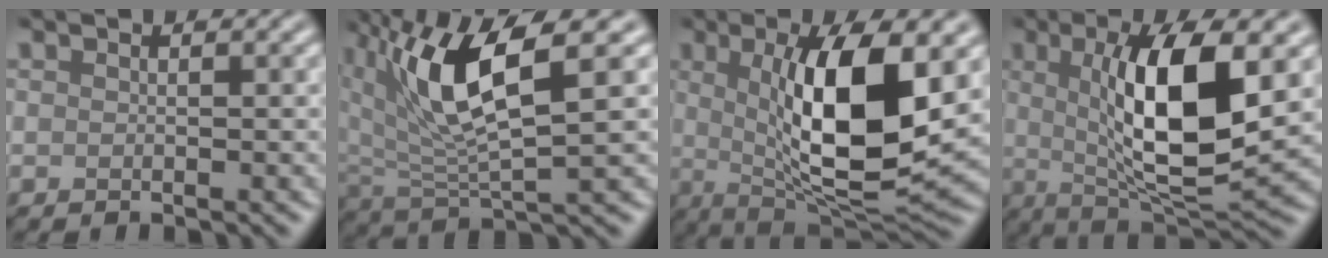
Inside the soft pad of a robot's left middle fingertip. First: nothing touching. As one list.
[{"total": 9.0, "force": [3.3, 3.1, 7.7], "torque": [-0.160, -0.001, 0.059]}, {"total": 11.7, "force": [1.5, 3.7, 11.0], "torque": [-0.174, -0.008, 0.031]}, {"total": 10.5, "force": [1.5, 3.1, 9.9], "torque": [-0.156, -0.006, 0.030]}]